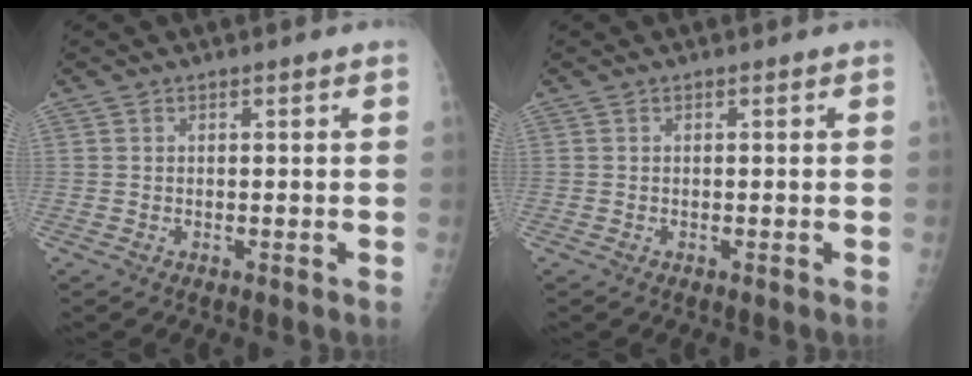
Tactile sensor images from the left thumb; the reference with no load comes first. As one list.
[{"total": 0.0}]